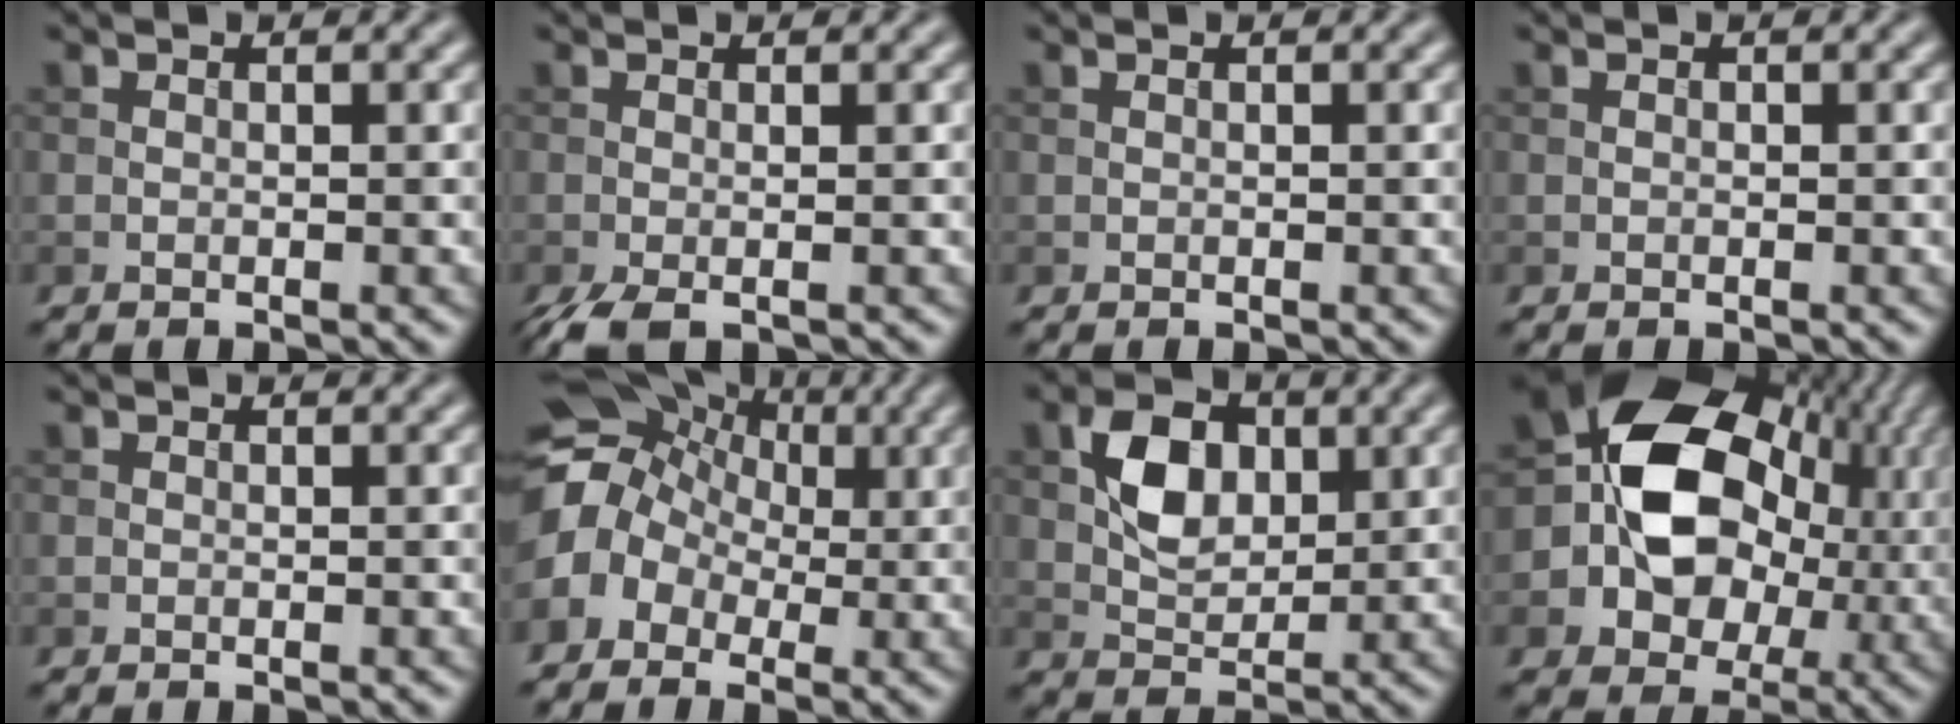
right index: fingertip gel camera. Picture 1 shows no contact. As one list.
[{"total": 2.4, "force": [-1.2, 0.5, 2.0], "torque": [-0.044, -0.008, -0.030]}, {"total": 0.0}, {"total": 0.0}, {"total": 0.0}, {"total": 8.2, "force": [-0.4, 6.8, 4.6], "torque": [-0.083, 0.012, -0.022]}, {"total": 5.0, "force": [1.3, 3.5, 3.4], "torque": [-0.056, 0.005, 0.019]}, {"total": 14.1, "force": [1.0, 10.9, 8.8], "torque": [-0.158, 0.002, 0.006]}]